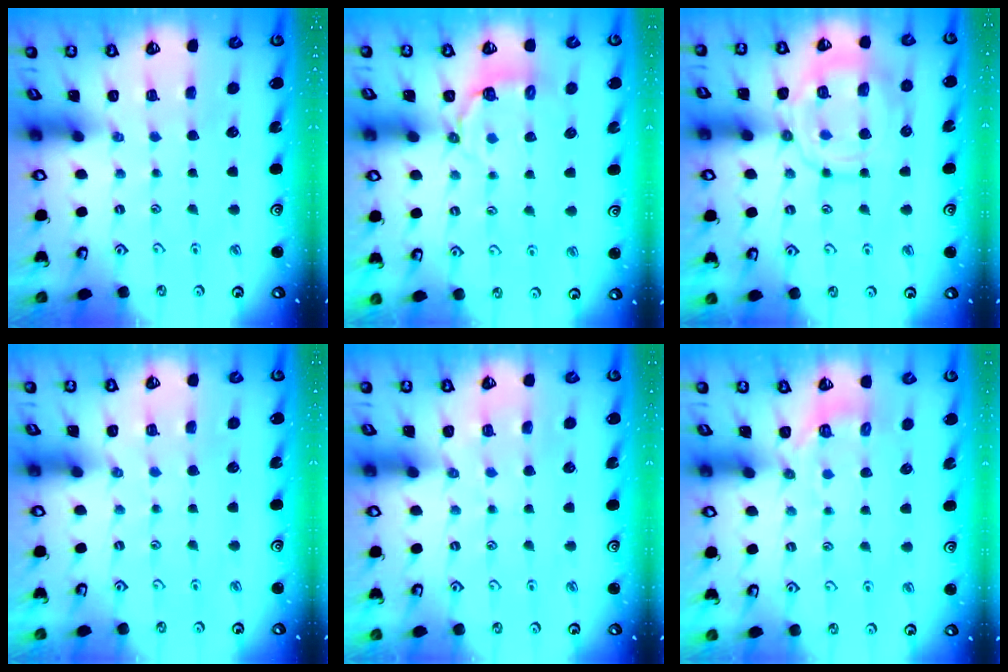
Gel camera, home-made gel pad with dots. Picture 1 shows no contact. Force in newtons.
{"total": 4.9, "press": 3.7, "slide": 3.2}
{"total": 14.4, "press": 14.3, "slide": 1.4}
{"total": 2.5, "press": 2.4, "slide": 0.4}
{"total": 5.1, "press": 5.1, "slide": 0.6}
{"total": 5.1, "press": 4.8, "slide": 1.9}